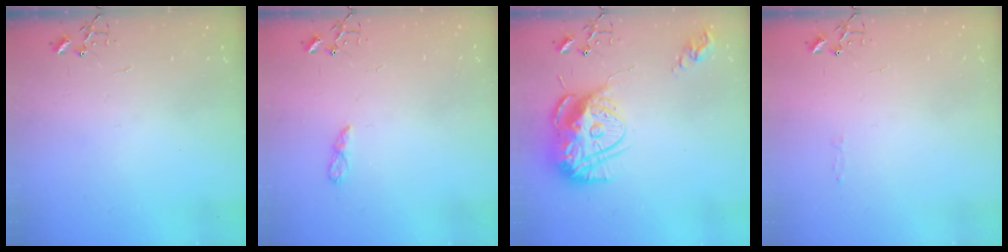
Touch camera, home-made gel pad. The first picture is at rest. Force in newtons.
{"total": 5.4, "press": 5.4, "slide": 0.6}
{"total": 17.8, "press": 17.7, "slide": 1.8}
{"total": 2.6, "press": 2.6, "slide": 0.3}